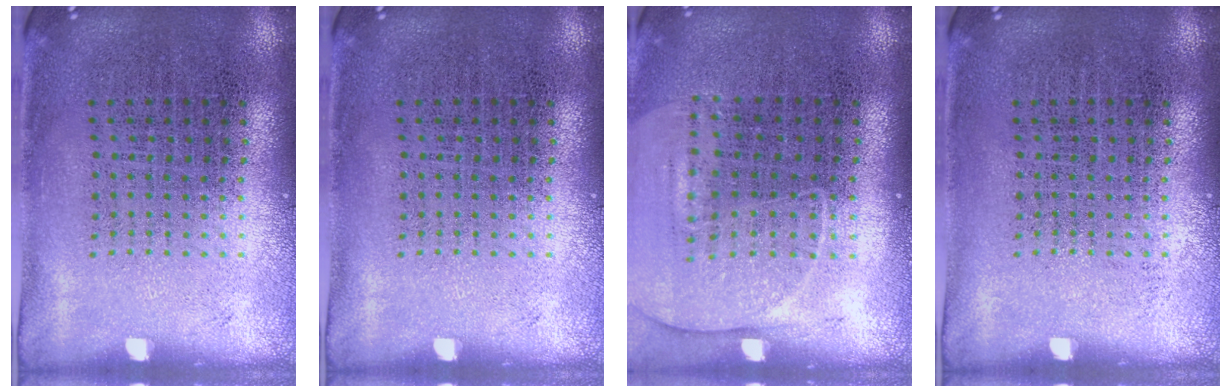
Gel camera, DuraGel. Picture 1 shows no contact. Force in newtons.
{"total": 0.0}
{"total": 1.4, "press": 1.3, "slide": 0.4}
{"total": 0.0}